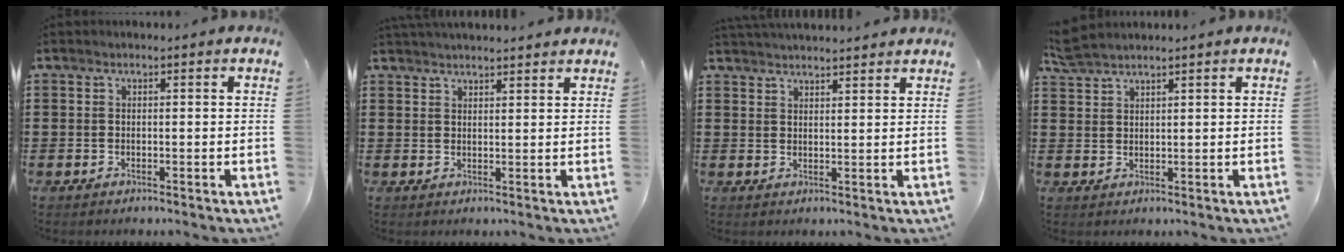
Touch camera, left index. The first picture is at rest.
{"total": 2.2, "force": [2.2, 0.0, 0.0], "torque": [-0.006, -0.001, 0.043]}
{"total": 2.5, "force": [2.5, -0.1, 0.0], "torque": [-0.007, -0.005, 0.049]}
{"total": 2.9, "force": [2.8, 0.3, 0.9], "torque": [-0.025, 0.000, 0.054]}